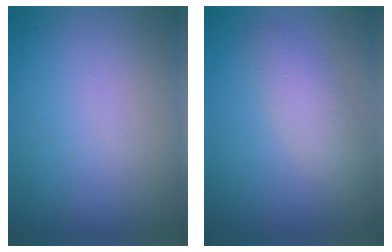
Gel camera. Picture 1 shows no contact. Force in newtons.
{"total": 2.8, "press": 2.8, "slide": 0.1}